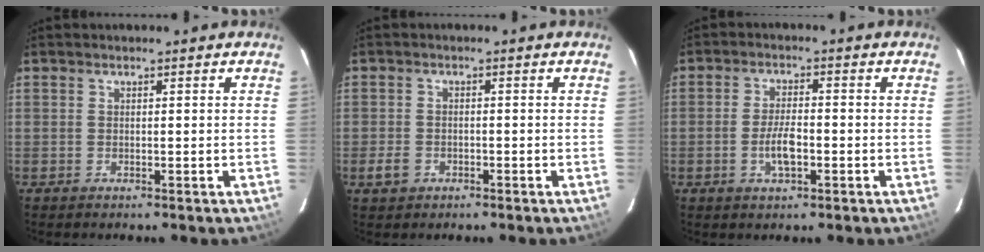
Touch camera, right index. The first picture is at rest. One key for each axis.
{"total": 3.1, "fx": -1.5, "fy": 2.4, "fz": 1.2, "tx": -0.029, "ty": 0.003, "tz": -0.024}
{"total": 5.0, "fx": -1.6, "fy": 1.9, "fz": 4.3, "tx": -0.086, "ty": 0.002, "tz": -0.027}